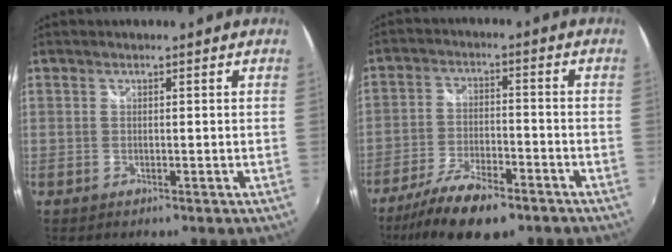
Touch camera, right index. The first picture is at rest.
{"total": 13.2, "force": [-9.8, 3.4, 8.3], "torque": [-0.184, -0.034, -0.176]}